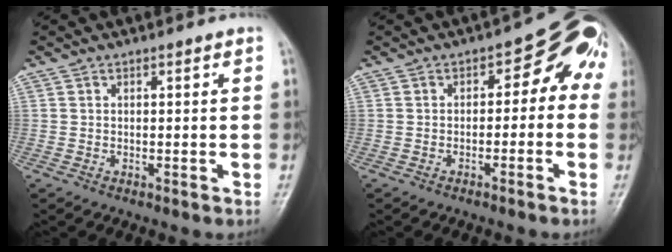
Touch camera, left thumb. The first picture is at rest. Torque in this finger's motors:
{"motor_torque": [1.10, 1.28, 0.63, -0.37, 0.02]}